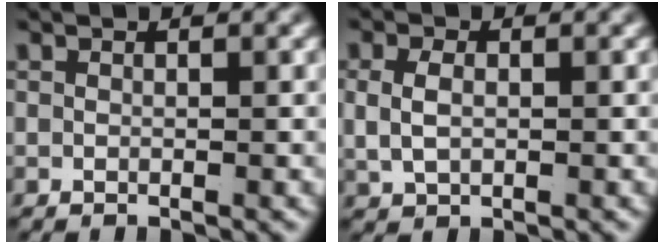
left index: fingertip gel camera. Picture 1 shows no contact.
{"total": 2.4, "force": [0.2, 1.6, 1.8], "torque": [-0.045, -0.006, 0.015]}